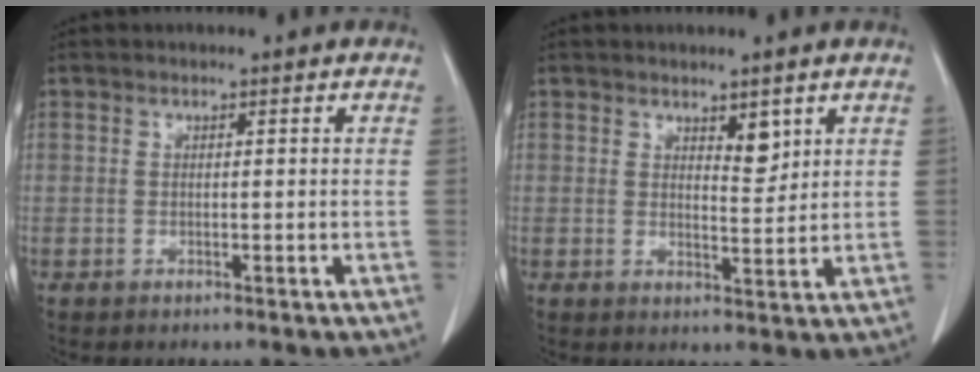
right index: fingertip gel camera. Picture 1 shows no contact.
{"total": 3.0, "force": [1.9, 1.1, 2.1], "torque": [-0.032, -0.009, 0.034]}